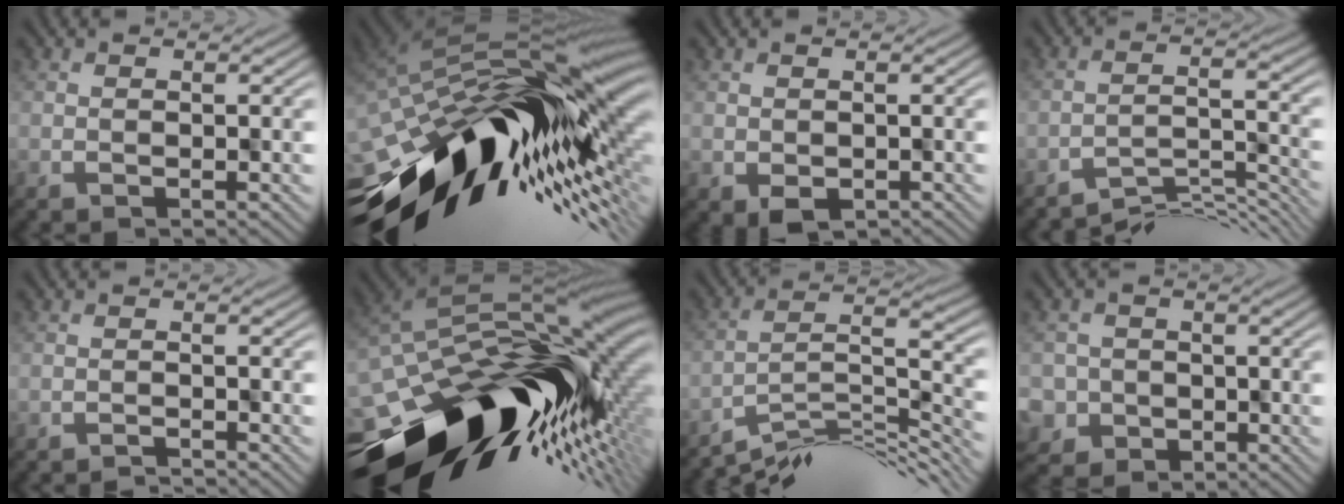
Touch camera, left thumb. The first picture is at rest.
{"total": 17.0, "force": [-2.8, 9.1, 14.1], "torque": [-0.259, -0.027, -0.053]}
{"total": 2.5, "force": [-1.1, 1.8, 1.4], "torque": [-0.020, -0.008, -0.013]}
{"total": 6.9, "force": [-5.7, 1.6, 3.6], "torque": [-0.051, 0.001, -0.091]}
{"total": 1.5, "force": [-1.5, 0.0, 0.3], "torque": [0.001, 0.004, -0.029]}
{"total": 17.3, "force": [-3.9, 10.8, 13.0], "torque": [-0.231, -0.040, -0.057]}
{"total": 11.3, "force": [-8.4, 2.5, 7.1], "torque": [-0.119, -0.001, -0.144]}
{"total": 5.2, "force": [-2.2, 4.7, 0.2], "torque": [-0.005, -0.018, -0.042]}